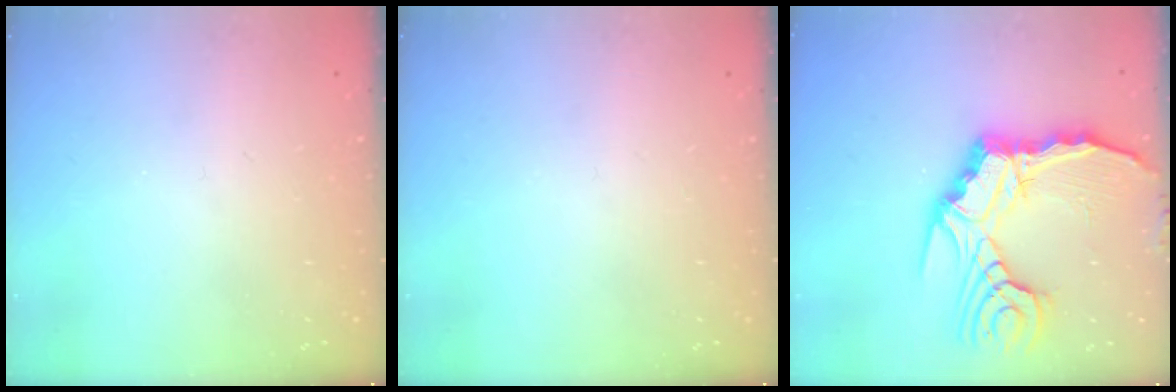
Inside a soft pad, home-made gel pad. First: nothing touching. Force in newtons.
{"total": 0.0}
{"total": 17.8, "press": 17.7, "slide": 2.2}